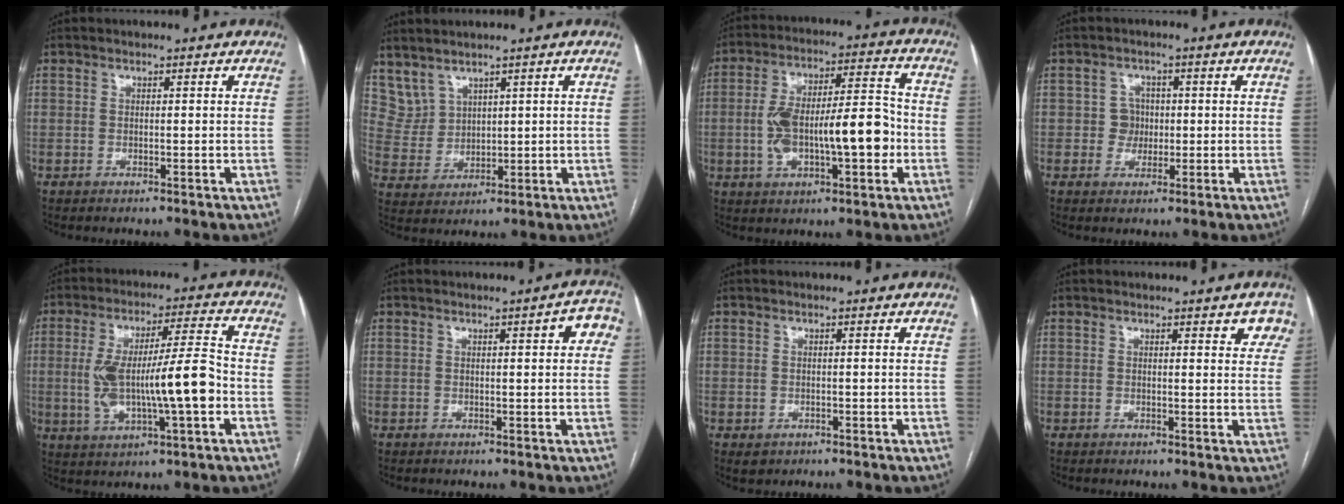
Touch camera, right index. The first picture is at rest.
{"total": 5.0, "force": [4.1, 2.7, 0.8], "torque": [-0.027, 0.013, 0.104]}
{"total": 14.8, "force": [-2.4, 4.4, 13.9], "torque": [-0.242, 0.030, -0.033]}
{"total": 3.0, "force": [0.0, 3.0, 0.5], "torque": [0.001, 0.010, 0.001]}
{"total": 13.9, "force": [-2.0, 2.2, 13.5], "torque": [-0.252, 0.015, -0.026]}
{"total": 4.3, "force": [1.3, 1.1, 4.0], "torque": [-0.038, 0.013, 0.009]}
{"total": 1.7, "force": [-0.4, 1.6, 0.3], "torque": [-0.003, 0.002, 0.001]}
{"total": 4.3, "force": [2.6, 1.5, 3.1], "torque": [-0.021, -0.002, 0.021]}